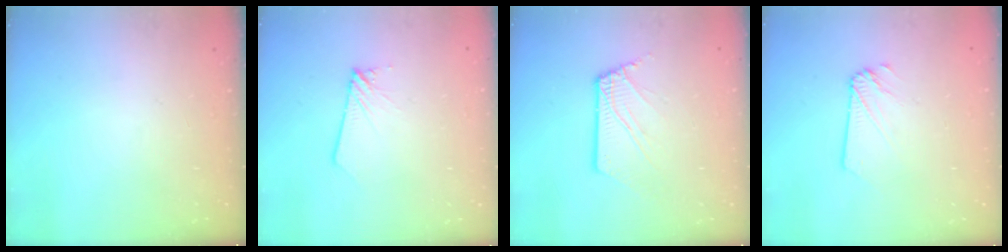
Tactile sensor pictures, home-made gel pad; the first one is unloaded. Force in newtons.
{"total": 1.6, "press": 1.6, "slide": 0.1}
{"total": 3.2, "press": 3.1, "slide": 0.4}
{"total": 2.8, "press": 2.8, "slide": 0.3}